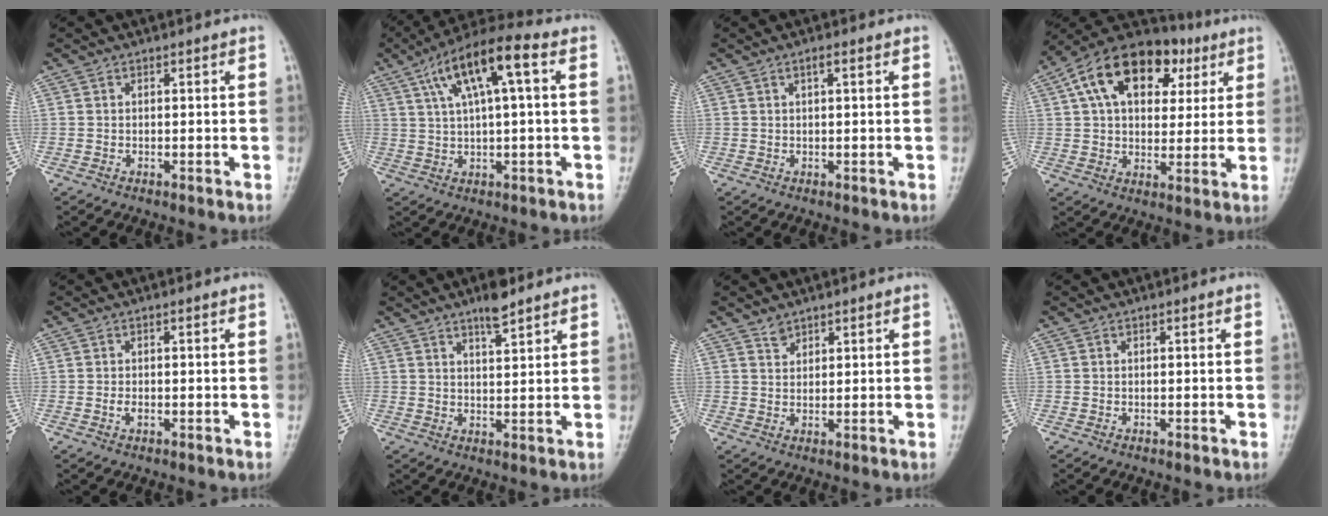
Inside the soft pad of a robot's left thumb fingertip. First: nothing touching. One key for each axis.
{"total": 12.7, "fx": 4.3, "fy": 3.4, "fz": 11.5, "tx": -0.210, "ty": 0.026, "tz": 0.069}
{"total": 1.5, "fx": 0.7, "fy": 0.3, "fz": 1.3, "tx": -0.024, "ty": 0.004, "tz": 0.010}
{"total": 20.0, "fx": 7.7, "fy": 12.5, "fz": 13.6, "tx": -0.198, "ty": 0.016, "tz": 0.116}
{"total": 1.2, "fx": -0.5, "fy": 0.6, "fz": 0.9, "tx": -0.016, "ty": 0.003, "tz": -0.009}
{"total": 4.8, "fx": 3.6, "fy": 1.1, "fz": 2.9, "tx": -0.039, "ty": -0.023, "tz": 0.057}
{"total": 2.6, "fx": 2.1, "fy": 1.4, "fz": 0.7, "tx": -0.001, "ty": -0.014, "tz": 0.038}
{"total": 0.0}